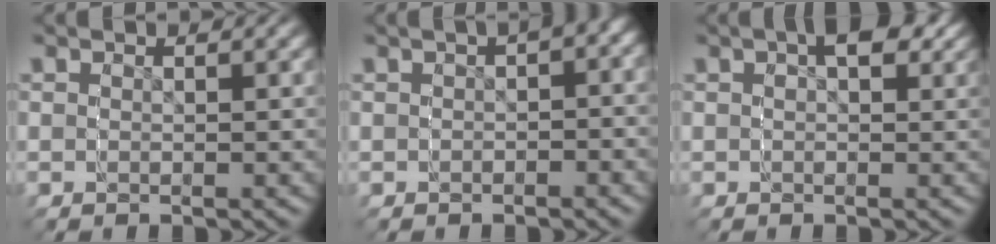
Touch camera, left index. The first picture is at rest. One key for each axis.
{"total": 1.1, "fx": 0.1, "fy": 0.8, "fz": 0.8, "tx": -0.025, "ty": 0.004, "tz": 0.002}
{"total": 2.2, "fx": 1.0, "fy": 1.5, "fz": 1.3, "tx": -0.013, "ty": 0.000, "tz": 0.011}